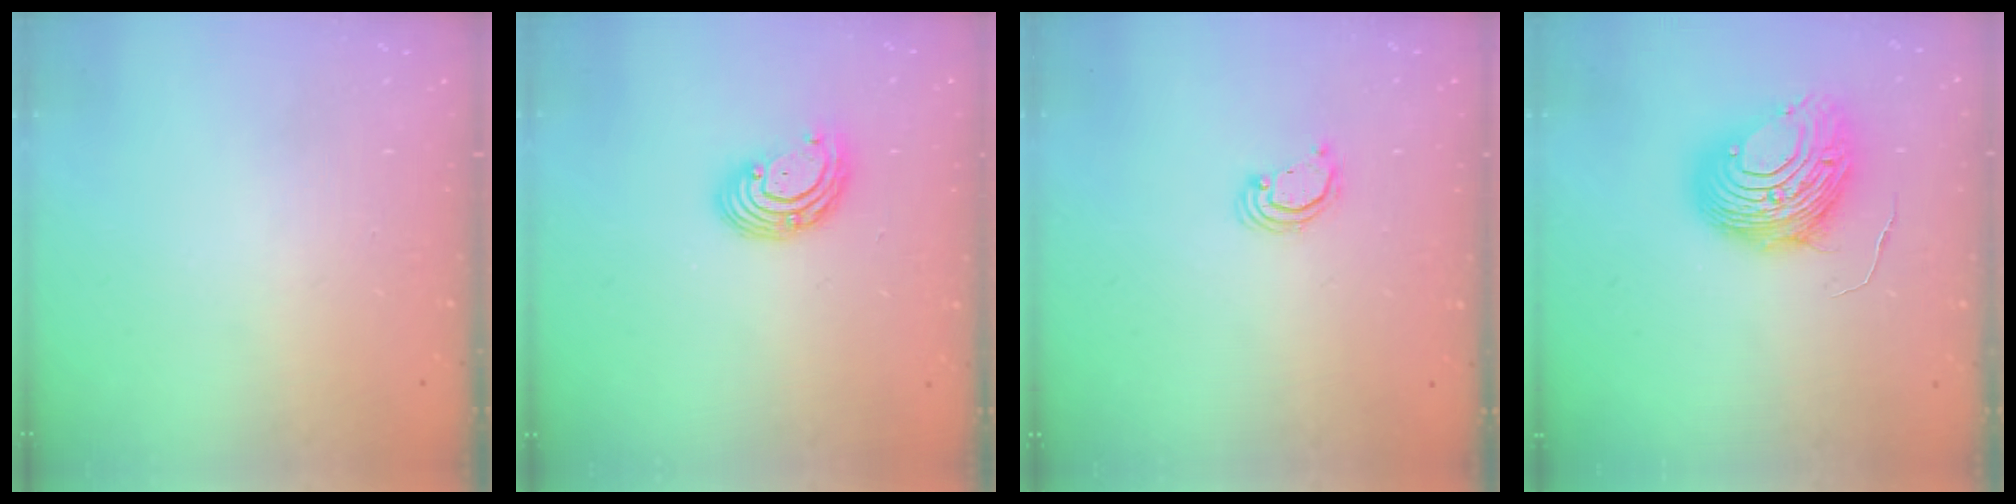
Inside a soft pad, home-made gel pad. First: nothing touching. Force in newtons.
{"total": 7.1, "press": 7.0, "slide": 1.3}
{"total": 2.2, "press": 2.2, "slide": 0.2}
{"total": 12.1, "press": 12.1, "slide": 1.2}